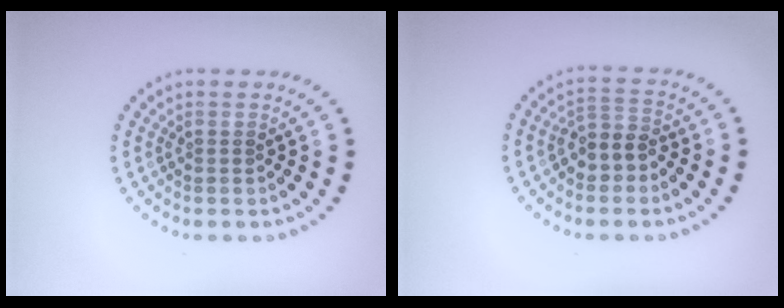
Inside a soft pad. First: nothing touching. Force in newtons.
{"total": 3.0, "press": 2.6, "slide": 1.4}